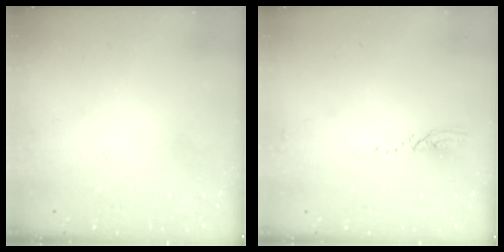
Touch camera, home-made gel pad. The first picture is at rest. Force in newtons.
{"total": 2.6, "press": 2.6, "slide": 0.3}